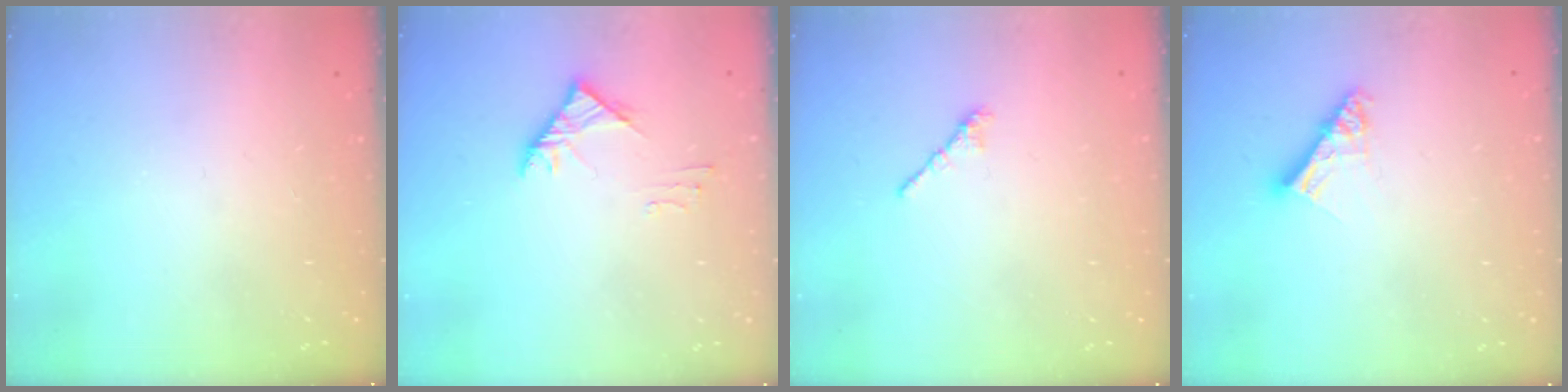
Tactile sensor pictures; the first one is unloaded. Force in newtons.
{"total": 3.3, "press": 3.2, "slide": 0.8}
{"total": 2.4, "press": 2.3, "slide": 0.7}
{"total": 9.0, "press": 8.9, "slide": 0.8}